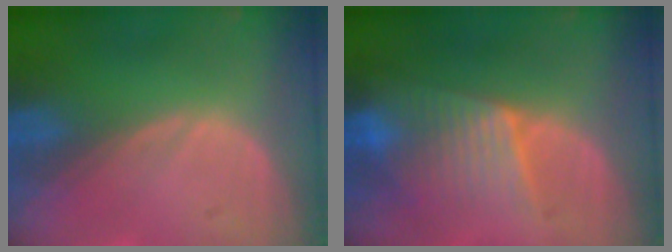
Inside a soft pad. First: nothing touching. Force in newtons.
{"total": 6.3, "press": 6.3, "slide": 0.8}